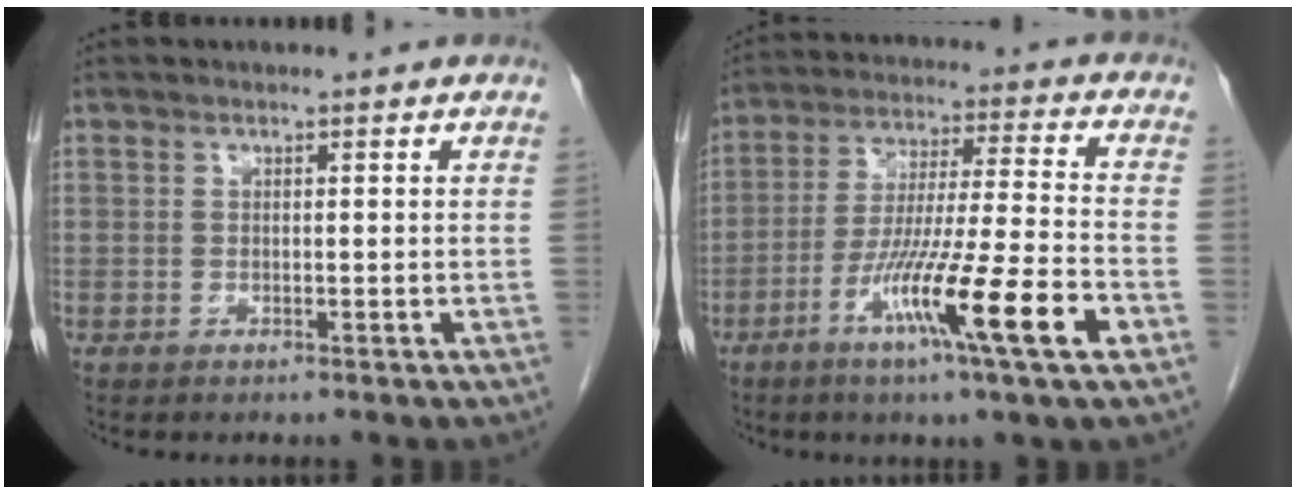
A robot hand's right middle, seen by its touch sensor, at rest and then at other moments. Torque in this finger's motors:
{"motor_torque": [1.86, -0.28, 0.97, 0.21]}